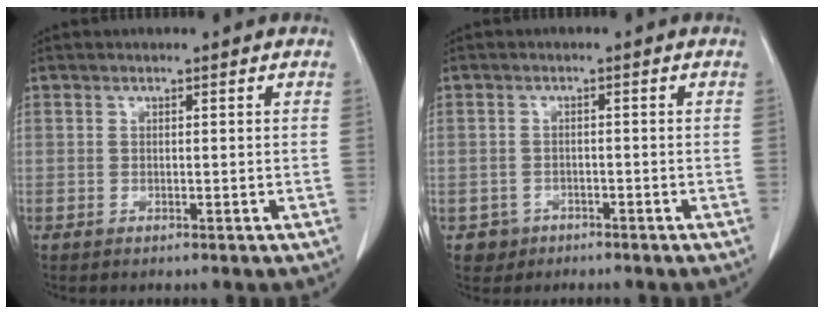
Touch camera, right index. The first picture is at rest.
{"total": 2.6, "force": [-1.3, 2.2, -0.2], "torque": [0.006, 0.012, -0.022]}